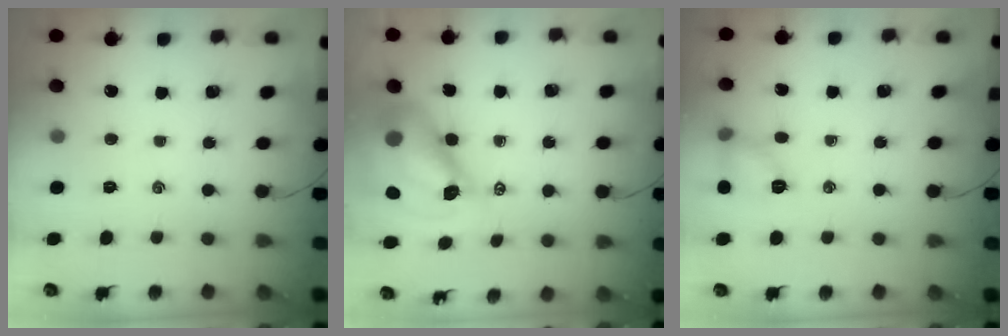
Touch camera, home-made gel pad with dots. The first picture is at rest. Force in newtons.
{"total": 16.0, "press": 15.4, "slide": 4.4}
{"total": 7.8, "press": 7.8, "slide": 0.3}